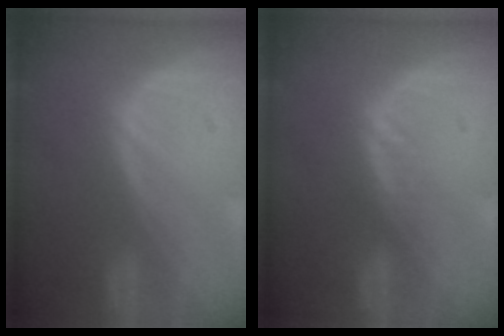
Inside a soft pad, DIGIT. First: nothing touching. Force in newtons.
{"total": 1.6, "press": 1.6, "slide": 0.1}